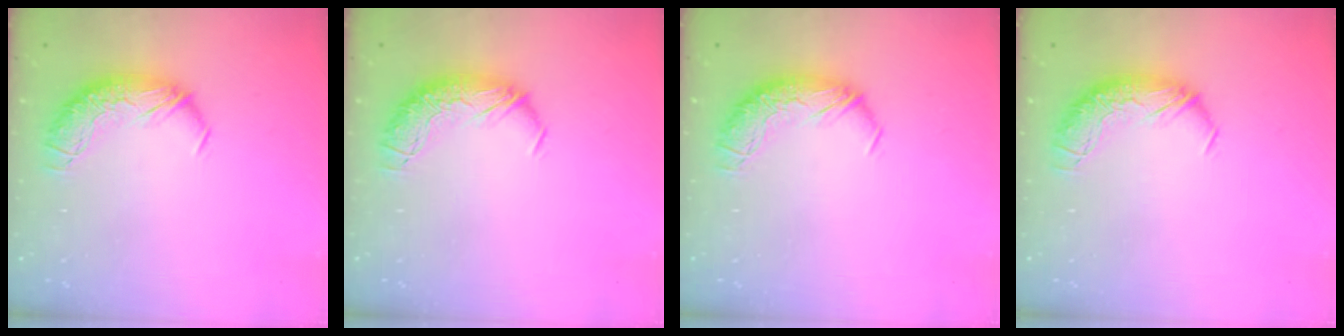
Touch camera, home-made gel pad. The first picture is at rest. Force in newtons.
{"total": 0.0}
{"total": 0.0}
{"total": 0.0}